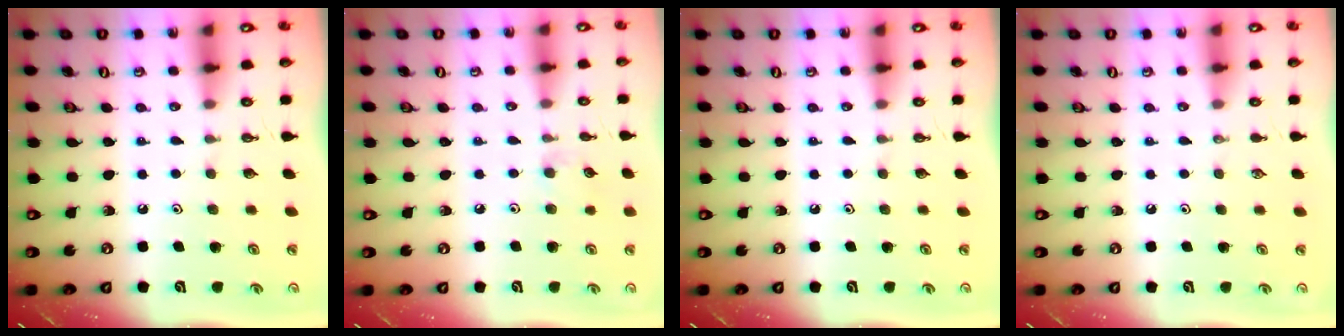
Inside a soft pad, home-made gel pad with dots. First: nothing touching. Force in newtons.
{"total": 5.6, "press": 5.6, "slide": 0.6}
{"total": 0.0}
{"total": 0.0}